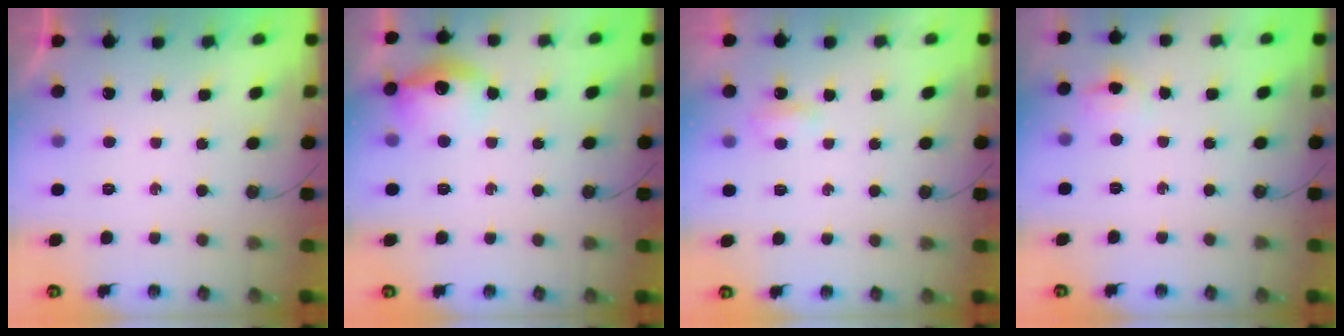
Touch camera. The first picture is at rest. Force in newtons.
{"total": 13.9, "press": 13.9, "slide": 1.1}
{"total": 2.9, "press": 2.8, "slide": 0.6}
{"total": 3.9, "press": 3.7, "slide": 1.1}